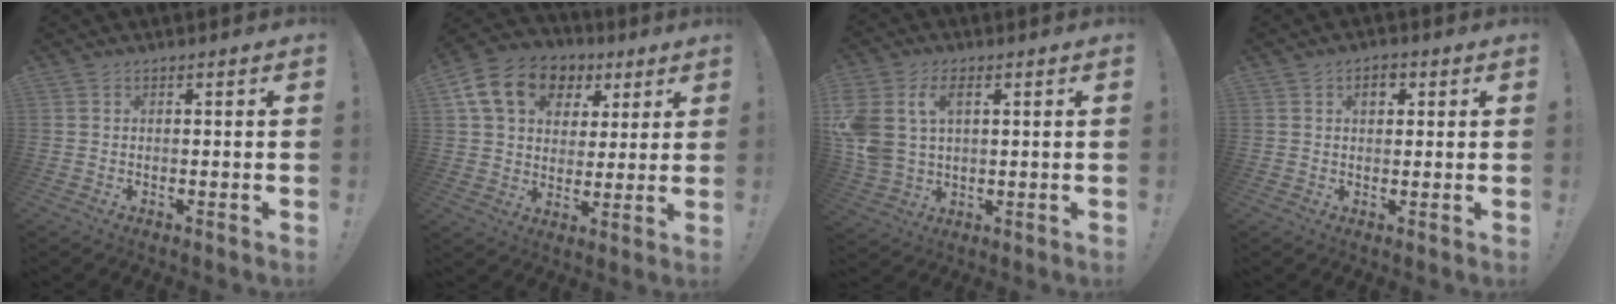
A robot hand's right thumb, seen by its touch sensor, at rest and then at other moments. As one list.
[{"total": 16.6, "force": [7.1, 12.3, 8.6], "torque": [-0.130, -0.020, 0.136]}, {"total": 10.9, "force": [3.6, 7.4, 7.2], "torque": [-0.158, -0.010, 0.066]}, {"total": 3.6, "force": [1.2, 2.5, 2.4], "torque": [-0.023, -0.001, 0.014]}]